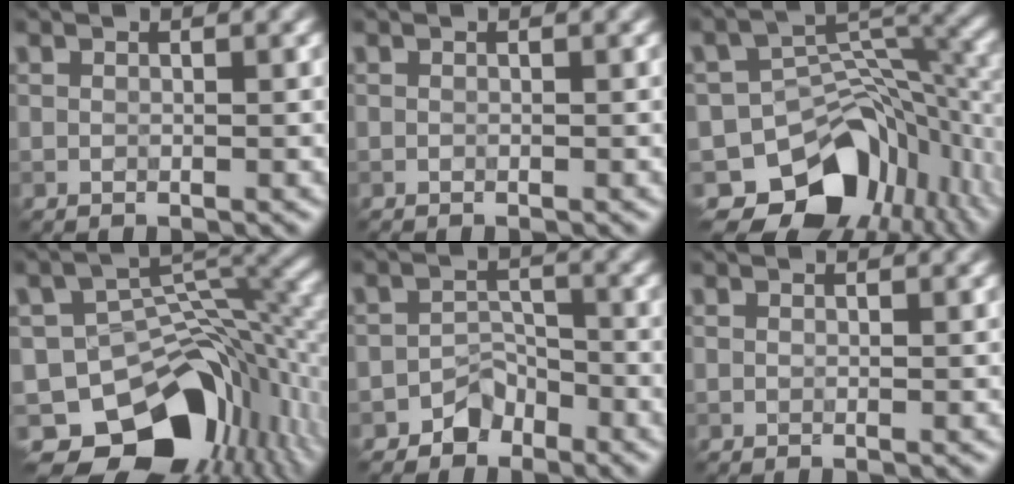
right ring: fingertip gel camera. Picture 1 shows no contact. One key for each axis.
{"total": 0.0}
{"total": 12.6, "fx": -7.3, "fy": 7.8, "fz": 6.7, "tx": -0.110, "ty": -0.010, "tz": -0.102}
{"total": 14.0, "fx": -6.9, "fy": 8.2, "fz": 9.0, "tx": -0.148, "ty": -0.007, "tz": -0.097}
{"total": 2.5, "fx": -2.0, "fy": 1.4, "fz": 0.3, "tx": 0.009, "ty": 0.013, "tz": -0.038}
{"total": 0.0}